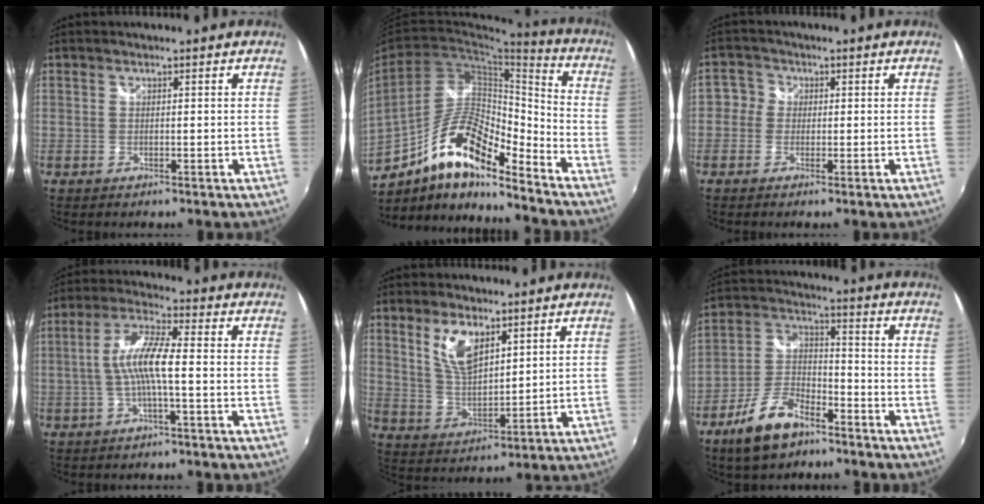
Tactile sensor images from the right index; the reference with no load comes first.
{"total": 16.6, "force": [-10.3, 5.3, 12.0], "torque": [-0.218, 0.001, -0.191]}
{"total": 3.2, "force": [-1.0, 3.0, 0.4], "torque": [0.001, 0.006, -0.030]}
{"total": 8.2, "force": [-1.3, 0.9, 8.1], "torque": [-0.172, 0.010, -0.023]}
{"total": 8.6, "force": [4.7, 3.9, 6.1], "torque": [-0.114, -0.001, 0.098]}
{"total": 12.0, "force": [-8.0, 5.6, 7.0], "torque": [-0.155, 0.007, -0.144]}